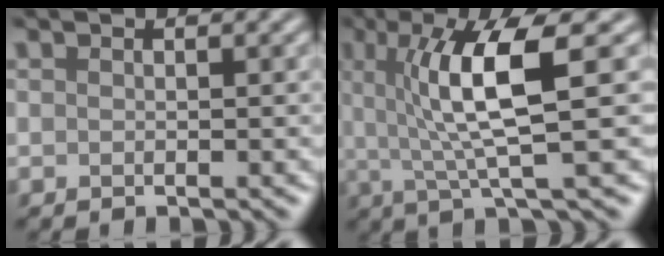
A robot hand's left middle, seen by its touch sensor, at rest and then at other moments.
{"total": 7.3, "force": [1.2, 1.4, 7.1], "torque": [-0.124, 0.002, 0.022]}